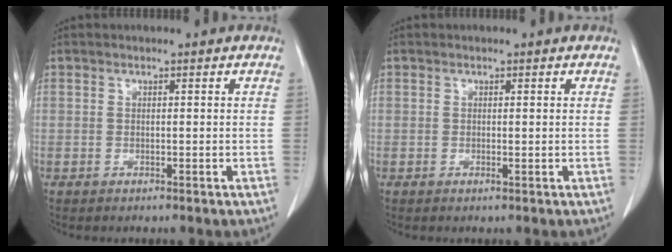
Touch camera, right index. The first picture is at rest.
{"total": 0.5, "force": [-0.1, 0.0, 0.5], "torque": [-0.011, -0.002, 0.000]}